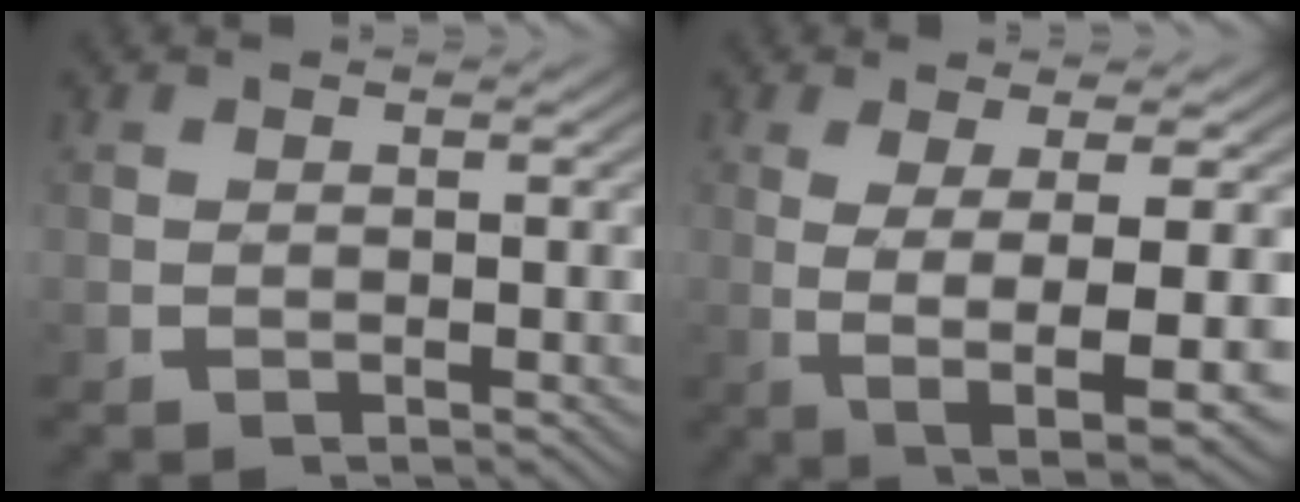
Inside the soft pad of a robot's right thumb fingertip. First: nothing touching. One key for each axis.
{"total": 8.0, "fx": -1.5, "fy": 2.5, "fz": 7.5, "tx": -0.140, "ty": -0.025, "tz": -0.003}